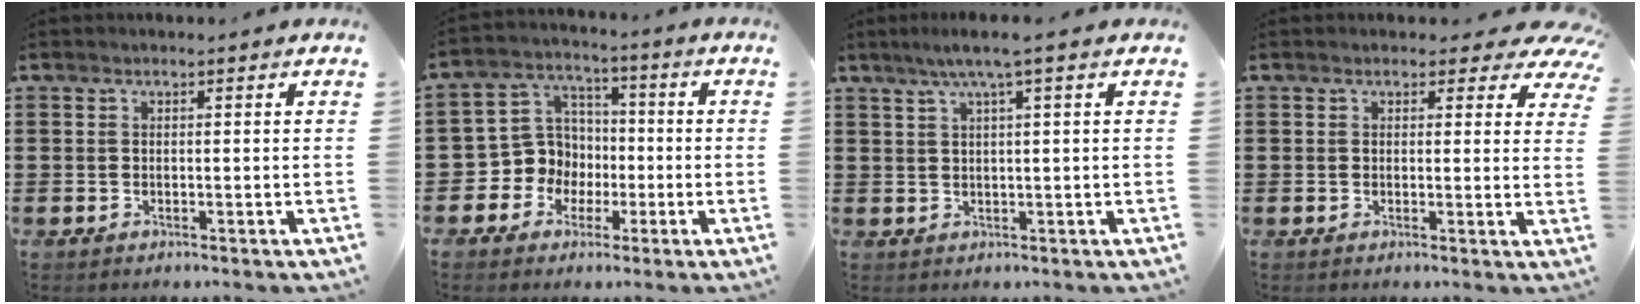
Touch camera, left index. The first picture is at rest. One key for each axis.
{"total": 7.7, "fx": -1.3, "fy": 7.5, "fz": 1.4, "tx": -0.075, "ty": 0.000, "tz": -0.026}
{"total": 3.5, "fx": 1.8, "fy": -0.3, "fz": 3.0, "tx": -0.058, "ty": 0.000, "tz": 0.030}
{"total": 2.8, "fx": 2.2, "fy": 1.2, "fz": 1.3, "tx": -0.018, "ty": -0.008, "tz": 0.036}